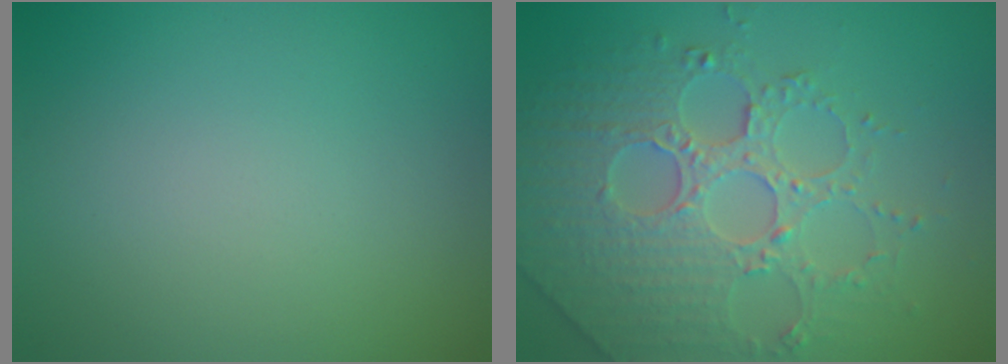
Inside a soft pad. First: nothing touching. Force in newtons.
{"total": 5.1, "press": 4.9, "slide": 1.2}